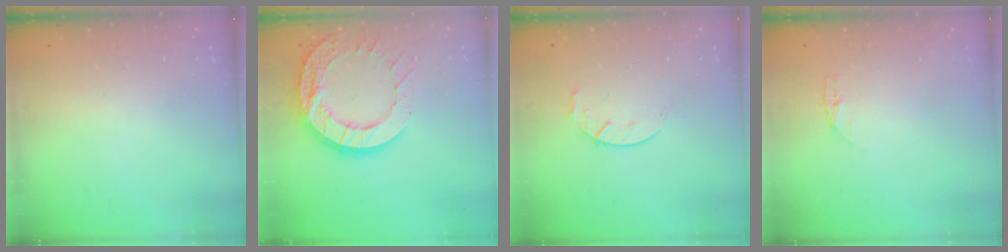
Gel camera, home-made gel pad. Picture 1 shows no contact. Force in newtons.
{"total": 16.0, "press": 15.9, "slide": 1.3}
{"total": 3.9, "press": 3.9, "slide": 0.5}
{"total": 3.4, "press": 3.4, "slide": 0.4}